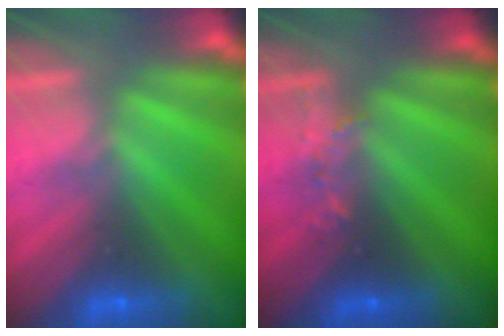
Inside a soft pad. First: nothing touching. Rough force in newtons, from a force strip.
{"total": 2.6}